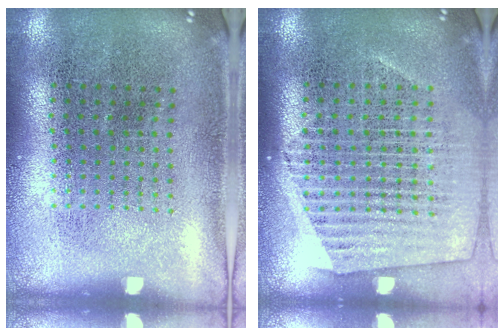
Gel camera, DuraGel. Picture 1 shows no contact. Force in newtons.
{"total": 1.5, "press": 1.3, "slide": 0.6}